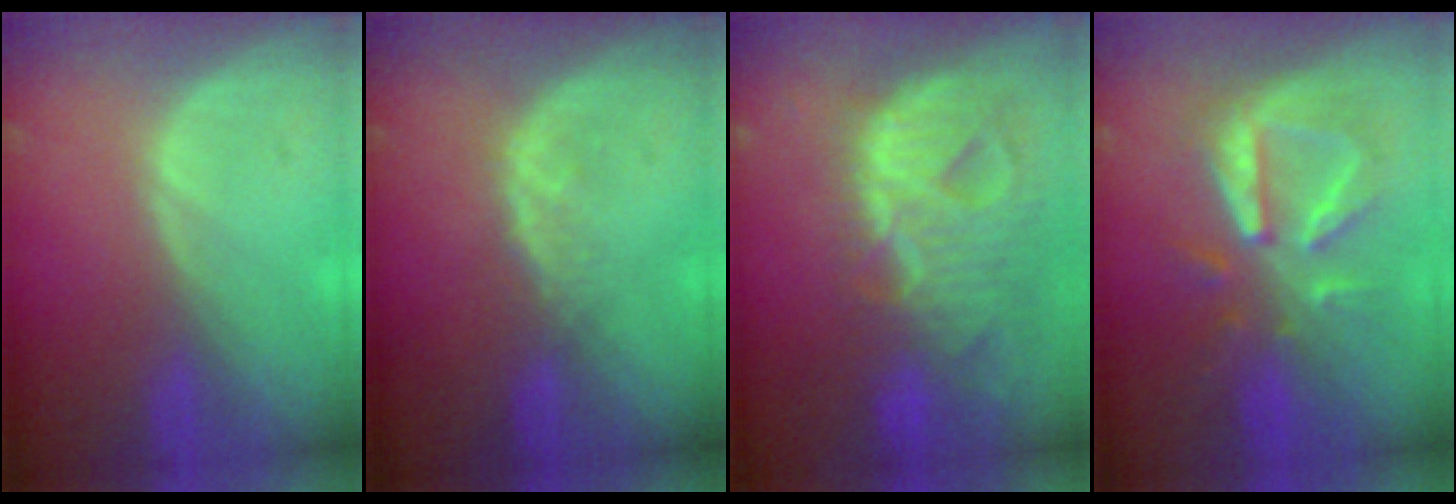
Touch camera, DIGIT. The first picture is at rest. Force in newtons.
{"total": 1.9, "press": 1.9, "slide": 0.3}
{"total": 13.4, "press": 11.4, "slide": 7.0}
{"total": 8.5, "press": 8.3, "slide": 1.5}